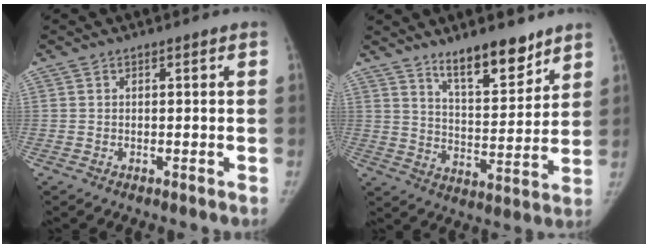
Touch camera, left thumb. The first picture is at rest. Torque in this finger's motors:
{"motor_torque": [0.53, -0.32, 0.85, -1.17, 0.05]}